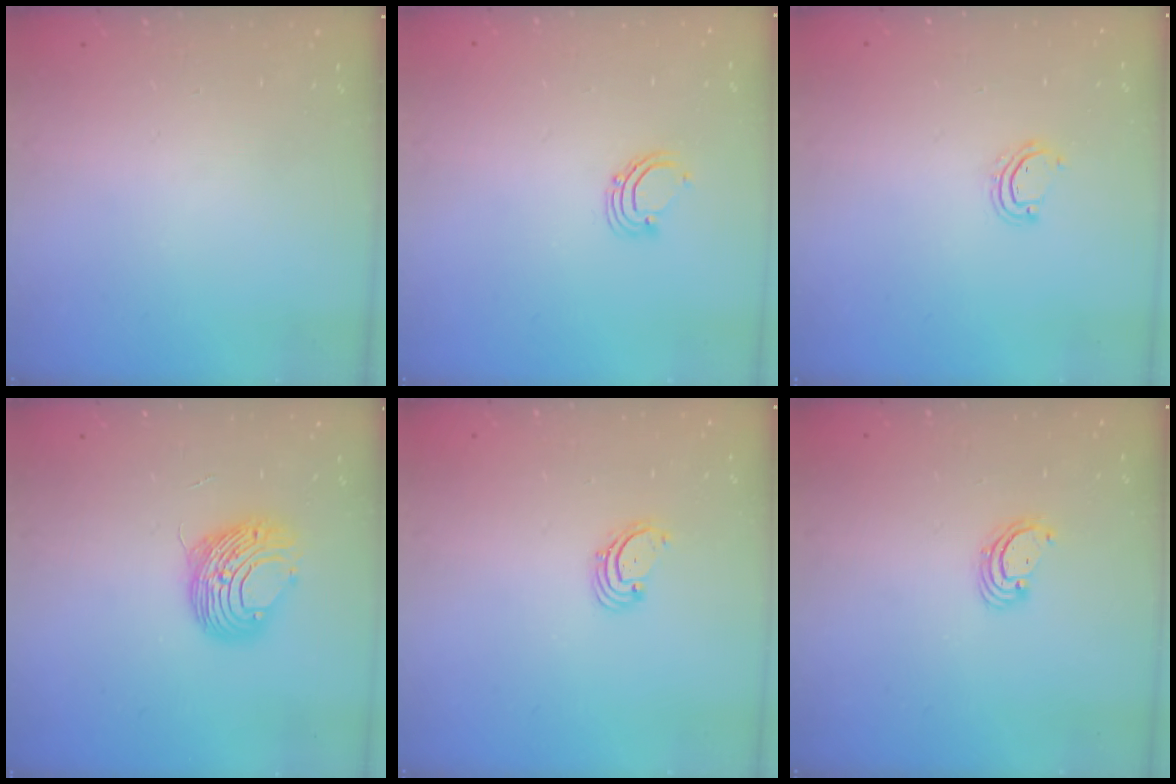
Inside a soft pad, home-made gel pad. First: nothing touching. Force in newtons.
{"total": 2.9, "press": 2.9, "slide": 0.2}
{"total": 2.7, "press": 2.7, "slide": 0.2}
{"total": 10.6, "press": 10.5, "slide": 1.0}
{"total": 1.6, "press": 1.6, "slide": 0.2}
{"total": 3.1, "press": 3.1, "slide": 0.1}